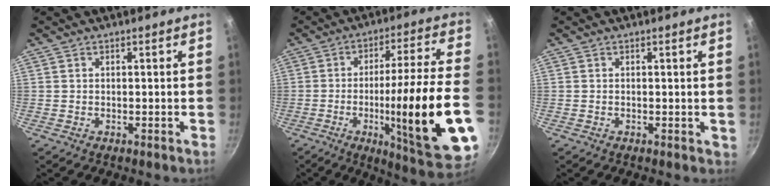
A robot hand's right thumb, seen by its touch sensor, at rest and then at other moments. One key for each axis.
{"total": 25.0, "fx": -6.3, "fy": 3.8, "fz": 23.9, "tx": -0.341, "ty": 0.014, "tz": -0.083}
{"total": 0.8, "fx": 0.2, "fy": 0.5, "fz": 0.6, "tx": -0.002, "ty": 0.000, "tz": 0.003}